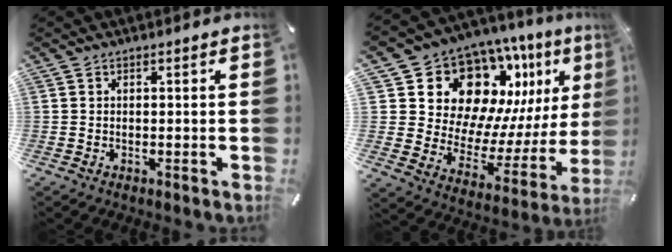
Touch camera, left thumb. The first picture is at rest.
{"total": 17.1, "force": [11.7, 10.8, 6.2], "torque": [-0.094, -0.116, 0.222]}